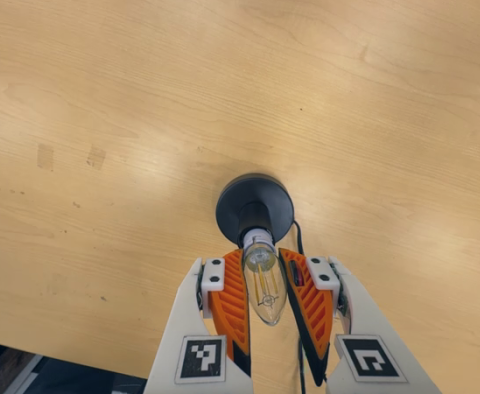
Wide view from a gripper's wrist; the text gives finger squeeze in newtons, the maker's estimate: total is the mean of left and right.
{"total": 12.4, "left": 13.2, "right": 11.7}